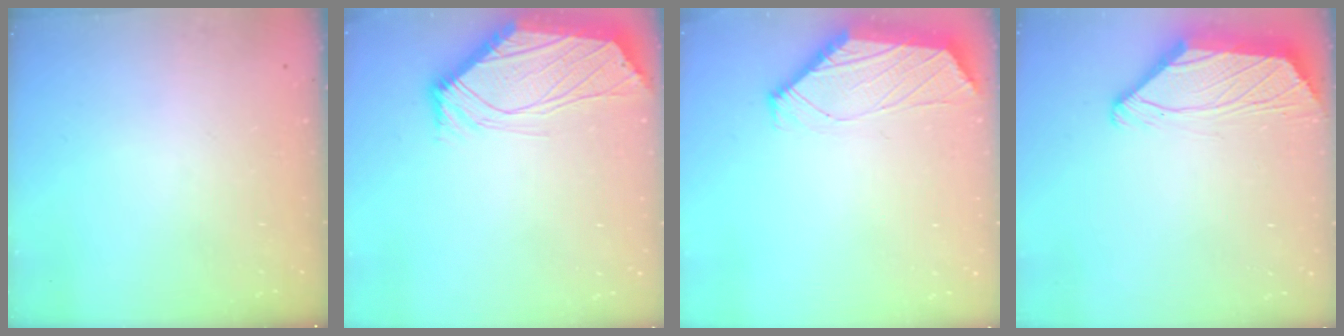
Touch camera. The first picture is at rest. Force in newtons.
{"total": 3.4, "press": 3.3, "slide": 0.6}
{"total": 1.0, "press": 0.9, "slide": 0.5}
{"total": 2.3, "press": 2.2, "slide": 0.6}